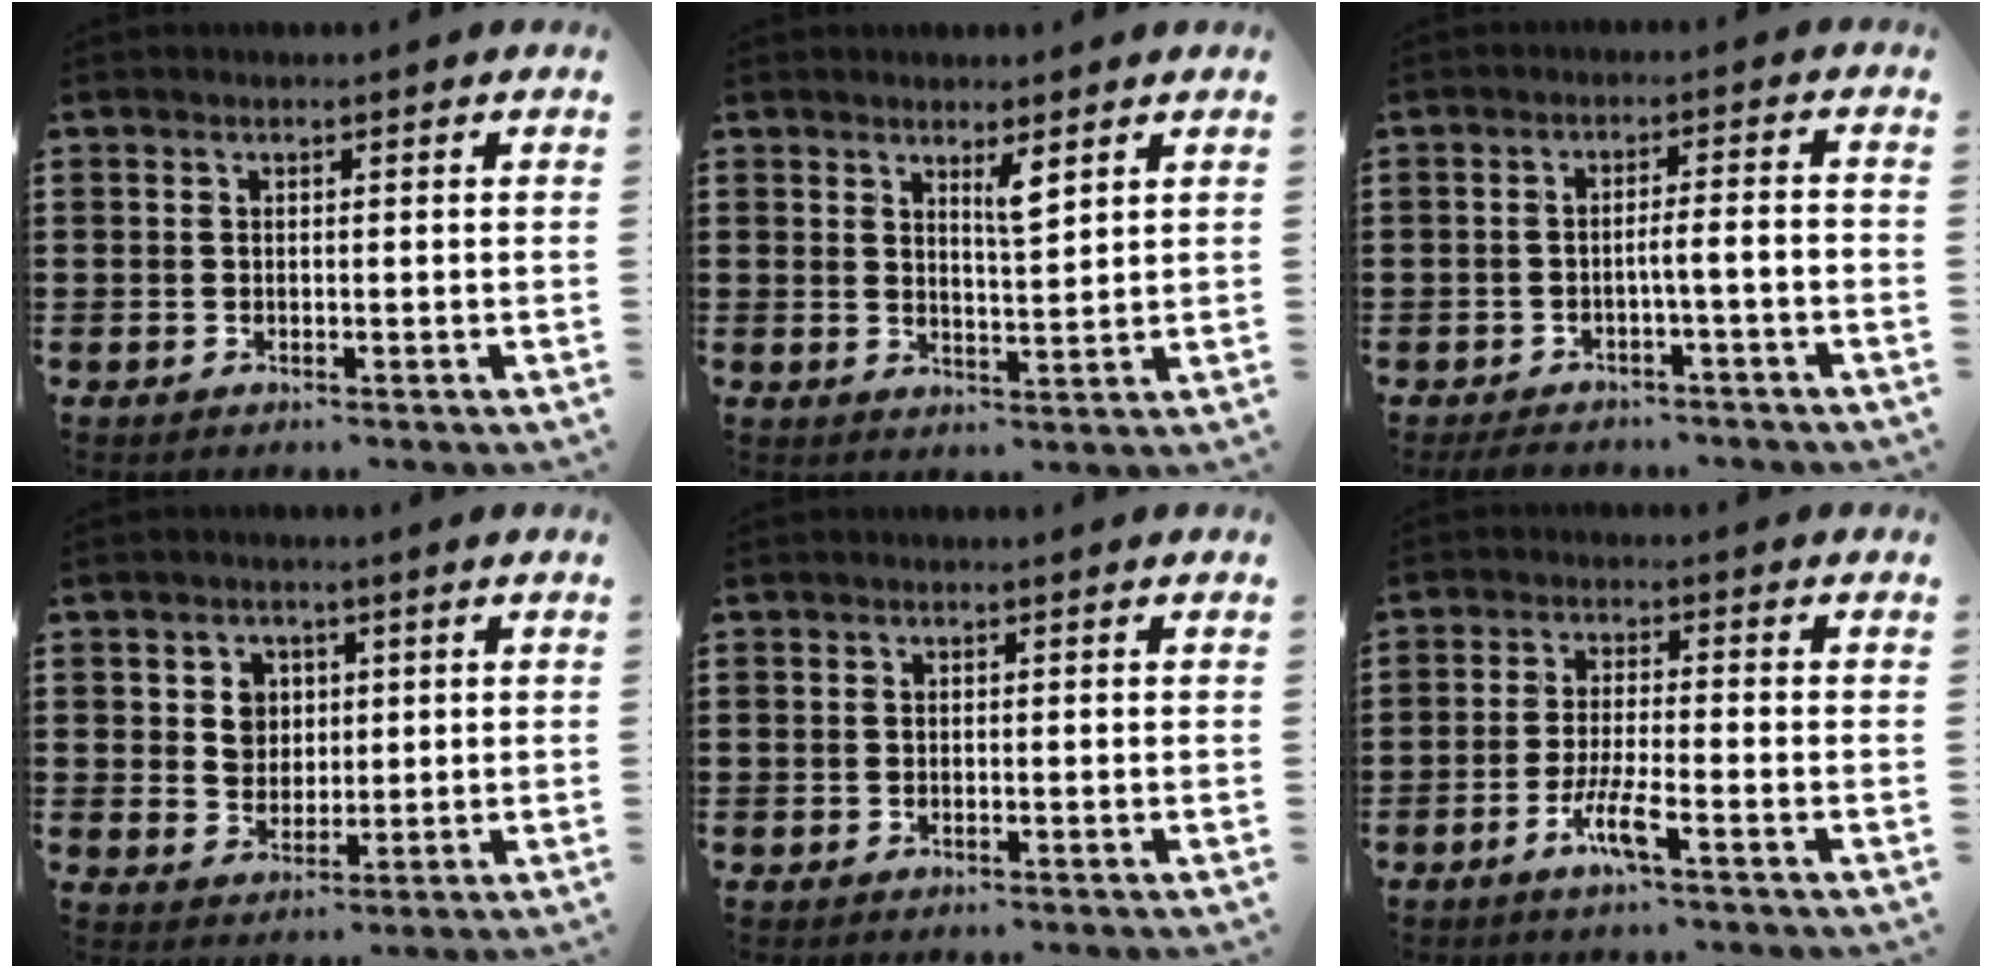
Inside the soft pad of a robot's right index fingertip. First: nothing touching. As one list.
[{"total": 3.3, "force": [2.3, 0.4, 2.4], "torque": [-0.036, -0.005, 0.036]}, {"total": 3.4, "force": [-2.6, 0.1, 2.2], "torque": [-0.040, -0.004, -0.052]}, {"total": 4.2, "force": [1.0, 3.8, 1.5], "torque": [-0.046, 0.013, 0.017]}, {"total": 0.0}, {"total": 5.2, "force": [-2.9, 0.4, 4.3], "torque": [-0.099, -0.015, -0.058]}]